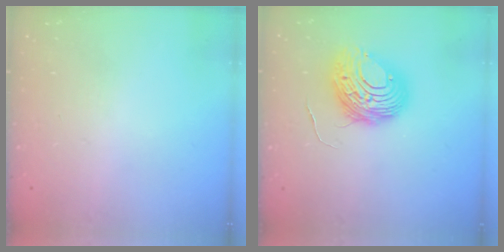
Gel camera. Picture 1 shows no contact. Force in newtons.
{"total": 10.7, "press": 10.6, "slide": 1.2}